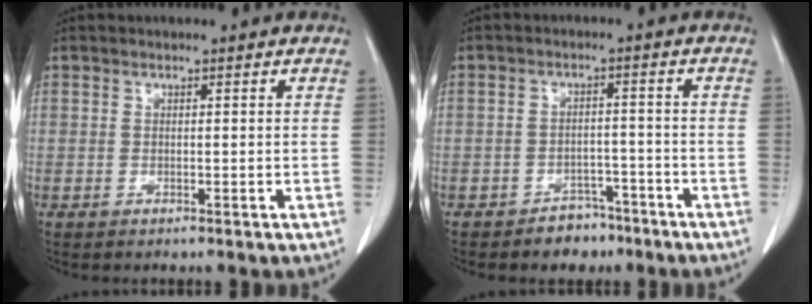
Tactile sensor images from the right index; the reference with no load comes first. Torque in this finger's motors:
{"motor_torque": [-0.34, -0.31, -0.19, -0.05]}